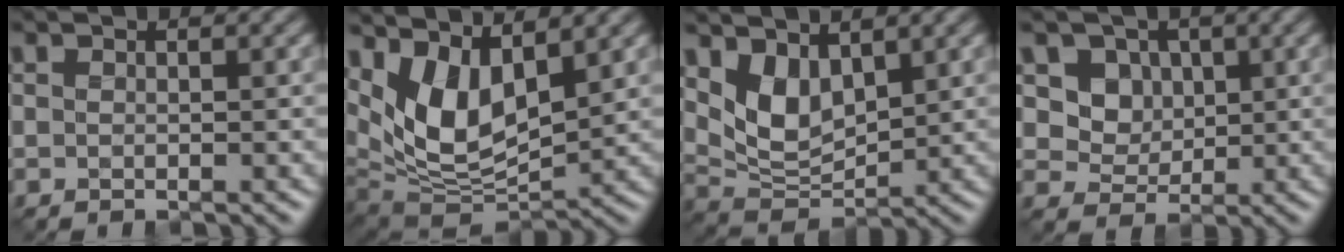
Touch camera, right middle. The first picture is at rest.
{"total": 8.5, "force": [2.9, 4.5, 6.6], "torque": [-0.131, -0.011, 0.049]}
{"total": 4.8, "force": [1.9, 2.9, 3.3], "torque": [-0.070, -0.016, 0.034]}
{"total": 4.6, "force": [1.4, 3.9, 2.0], "torque": [-0.053, -0.019, 0.035]}